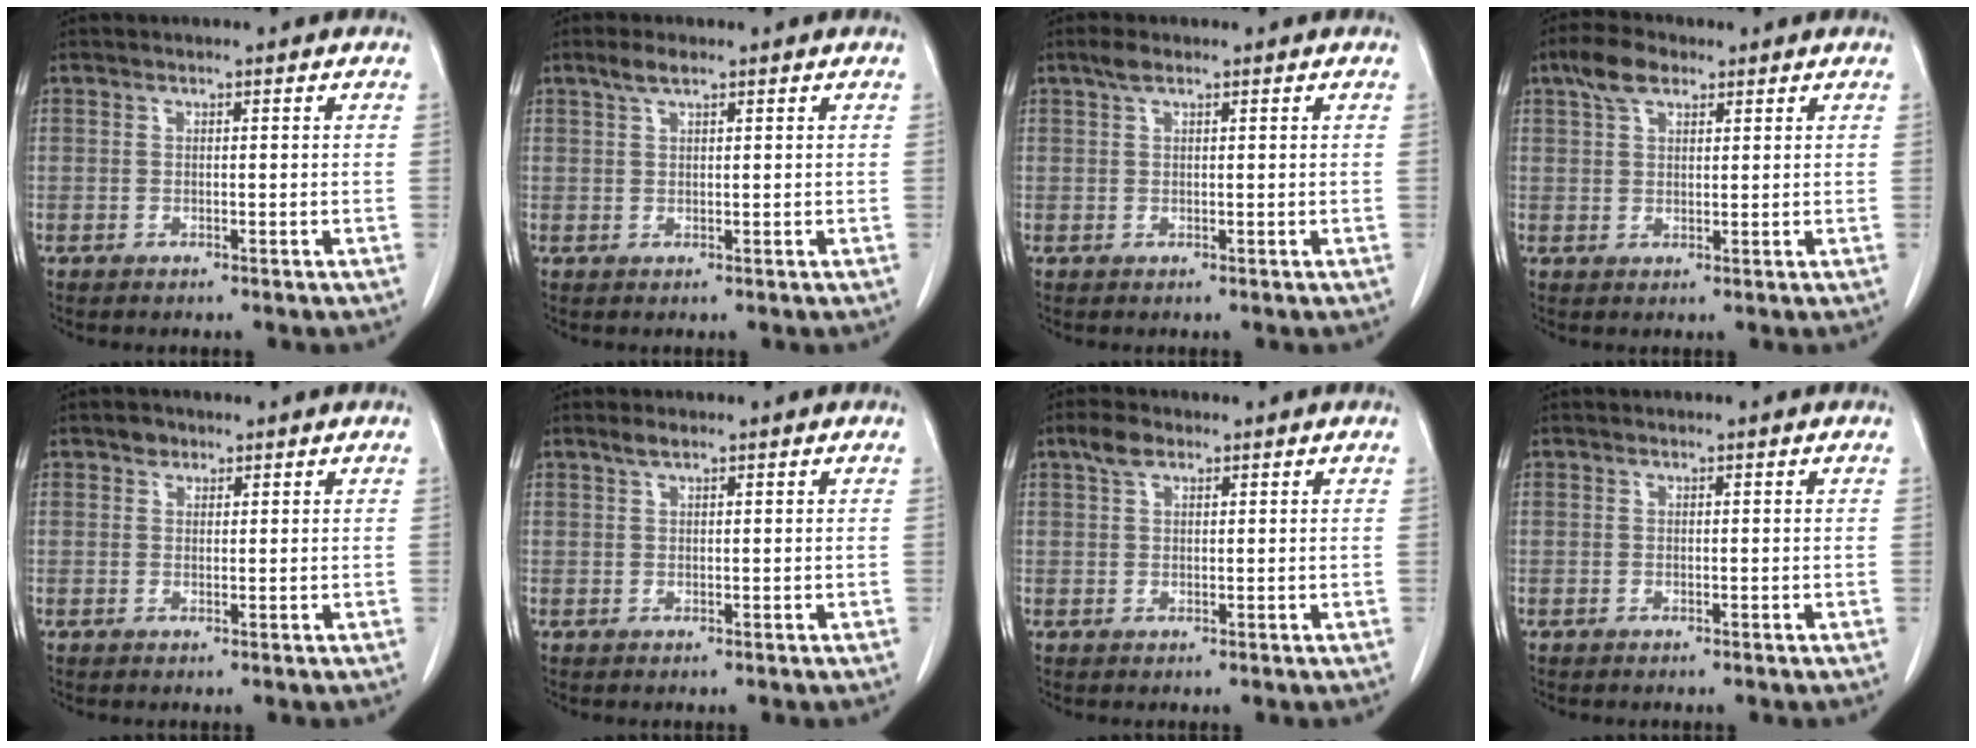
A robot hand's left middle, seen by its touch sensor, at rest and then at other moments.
{"total": 2.3, "force": [1.7, 0.5, 1.5], "torque": [-0.036, 0.008, 0.034]}
{"total": 1.7, "force": [1.2, 0.5, 1.1], "torque": [-0.028, 0.010, 0.024]}
{"total": 4.8, "force": [3.1, 2.3, 3.0], "torque": [-0.064, 0.015, 0.059]}
{"total": 1.5, "force": [1.0, 1.1, 0.3], "torque": [-0.004, 0.000, 0.015]}
{"total": 1.4, "force": [1.1, 0.2, 0.8], "torque": [-0.021, 0.004, 0.024]}
{"total": 2.7, "force": [1.7, 1.3, 1.6], "torque": [-0.036, 0.010, 0.036]}
{"total": 0.0}